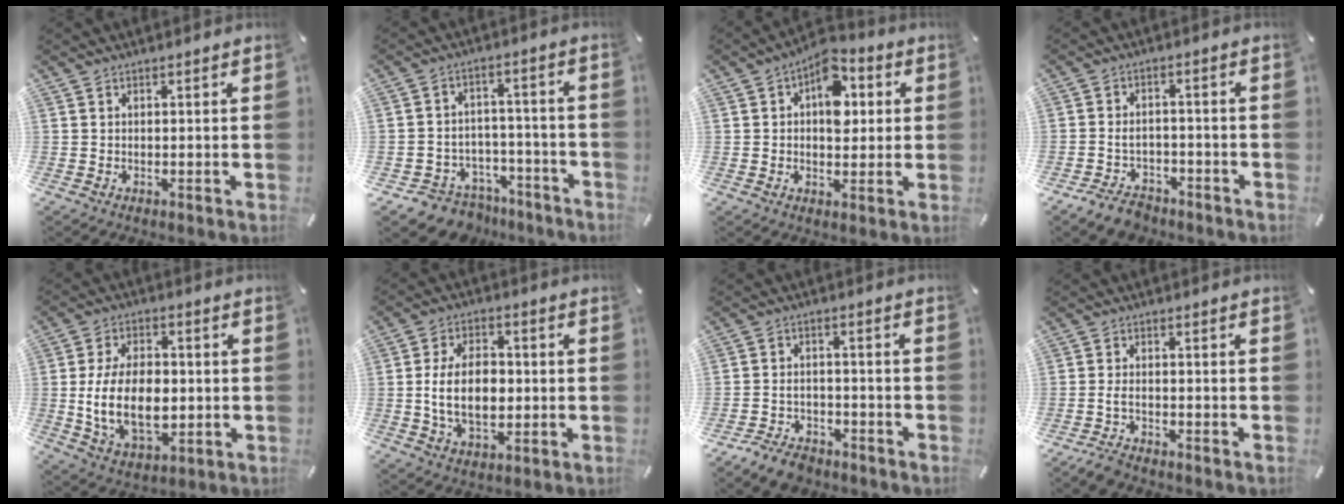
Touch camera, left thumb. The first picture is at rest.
{"total": 6.7, "force": [-4.0, 5.3, 0.8], "torque": [-0.018, 0.022, -0.070]}
{"total": 9.9, "force": [2.2, 6.6, 7.0], "torque": [-0.082, -0.007, 0.035]}
{"total": 5.3, "force": [-3.3, 3.3, 2.5], "torque": [-0.053, 0.019, -0.064]}
{"total": 16.0, "force": [-1.1, 10.2, 12.3], "torque": [-0.243, 0.000, -0.016]}
{"total": 13.1, "force": [-1.1, 8.7, 9.8], "torque": [-0.184, 0.002, -0.022]}
{"total": 5.9, "force": [-4.9, 2.8, 1.9], "torque": [-0.038, 0.026, -0.094]}
{"total": 2.9, "force": [-2.2, 0.8, 1.8], "torque": [-0.046, 0.007, -0.044]}